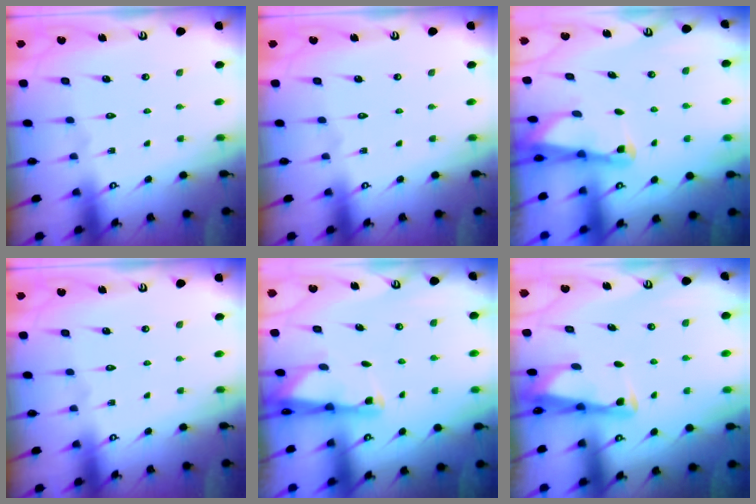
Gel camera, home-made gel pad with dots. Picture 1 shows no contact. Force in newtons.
{"total": 0.0}
{"total": 1.8, "press": 1.8, "slide": 0.1}
{"total": 0.0}
{"total": 1.8, "press": 1.7, "slide": 0.4}
{"total": 2.9, "press": 2.9, "slide": 0.4}